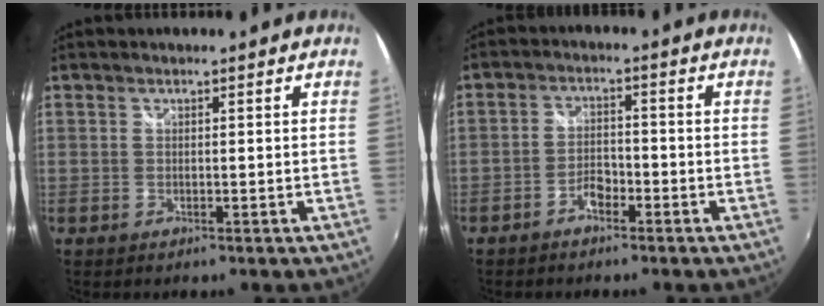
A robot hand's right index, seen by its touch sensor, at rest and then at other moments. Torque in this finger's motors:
{"motor_torque": [-0.30, -0.01, 0.01, 0.00]}